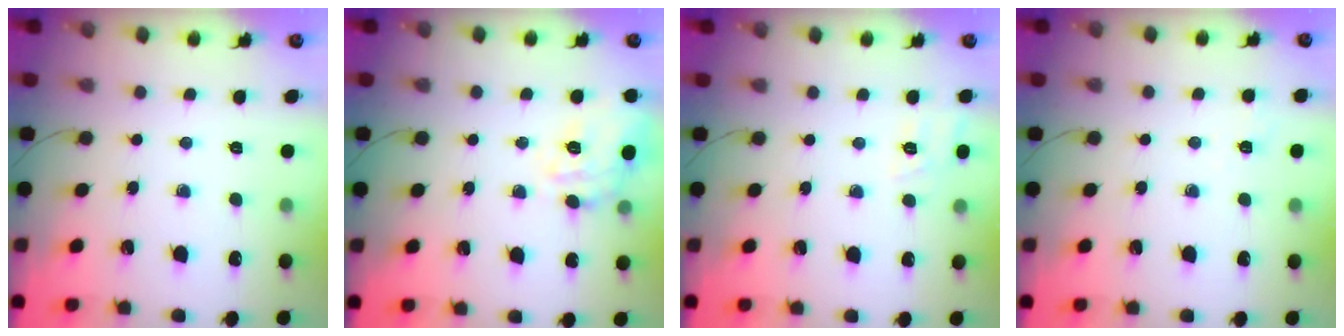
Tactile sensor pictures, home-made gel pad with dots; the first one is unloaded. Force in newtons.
{"total": 13.7, "press": 13.7, "slide": 0.6}
{"total": 8.7, "press": 8.6, "slide": 1.4}
{"total": 4.4, "press": 4.2, "slide": 1.1}